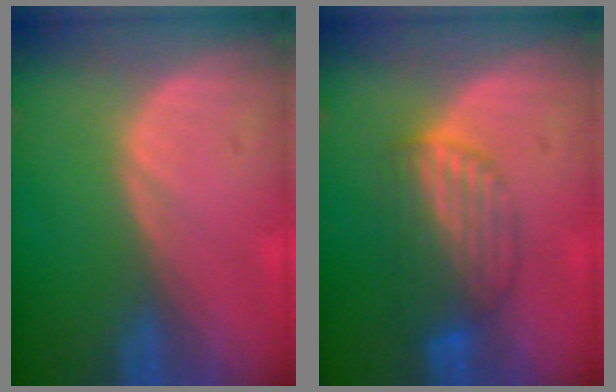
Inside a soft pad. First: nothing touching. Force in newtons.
{"total": 6.7, "press": 6.1, "slide": 2.8}